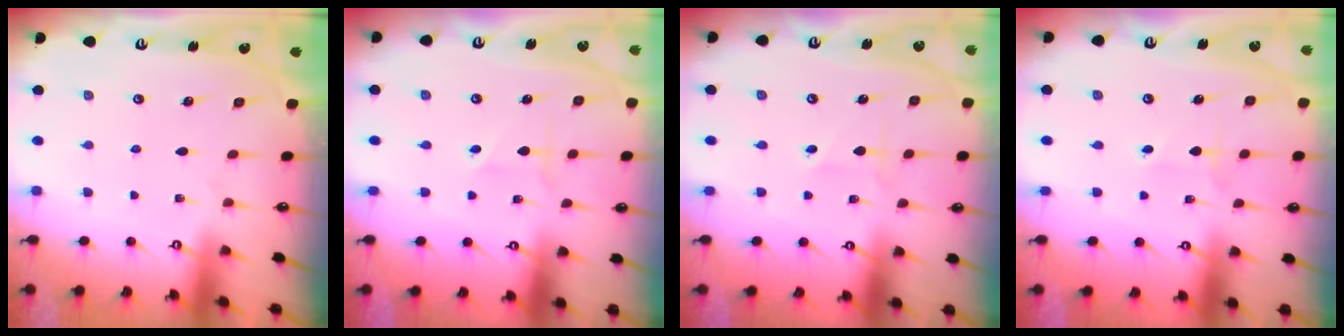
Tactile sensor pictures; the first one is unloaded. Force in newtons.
{"total": 1.8, "press": 1.7, "slide": 0.6}
{"total": 1.9, "press": 1.8, "slide": 0.4}
{"total": 2.3, "press": 2.3, "slide": 0.2}